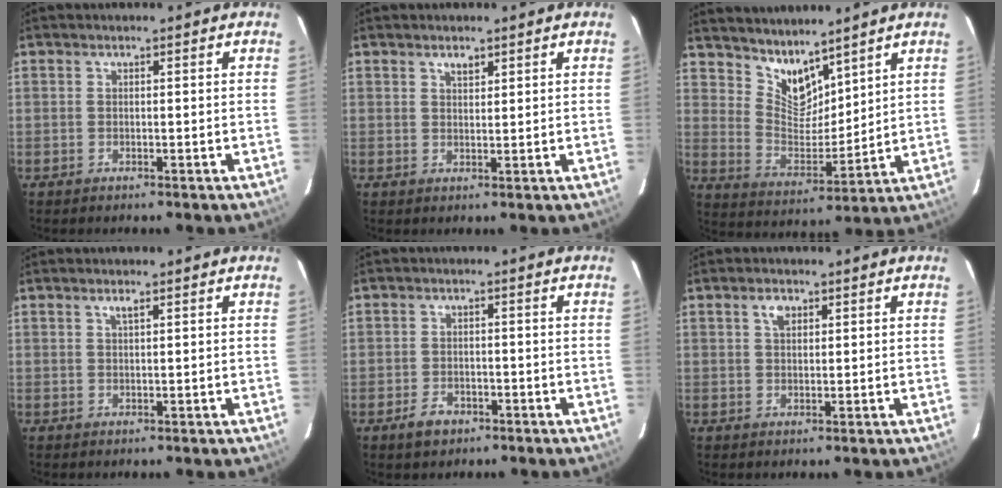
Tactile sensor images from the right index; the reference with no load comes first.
{"total": 1.7, "force": [1.2, 0.8, 0.9], "torque": [-0.013, 0.004, 0.022]}
{"total": 9.2, "force": [7.8, 3.7, 3.3], "torque": [-0.059, -0.004, 0.156]}
{"total": 1.1, "force": [0.7, 0.2, 0.8], "torque": [-0.016, 0.003, 0.012]}
{"total": 3.8, "force": [-2.2, 2.8, 1.4], "torque": [-0.032, 0.008, -0.032]}
{"total": 2.5, "force": [1.2, 1.5, 1.6], "torque": [-0.028, 0.008, 0.021]}